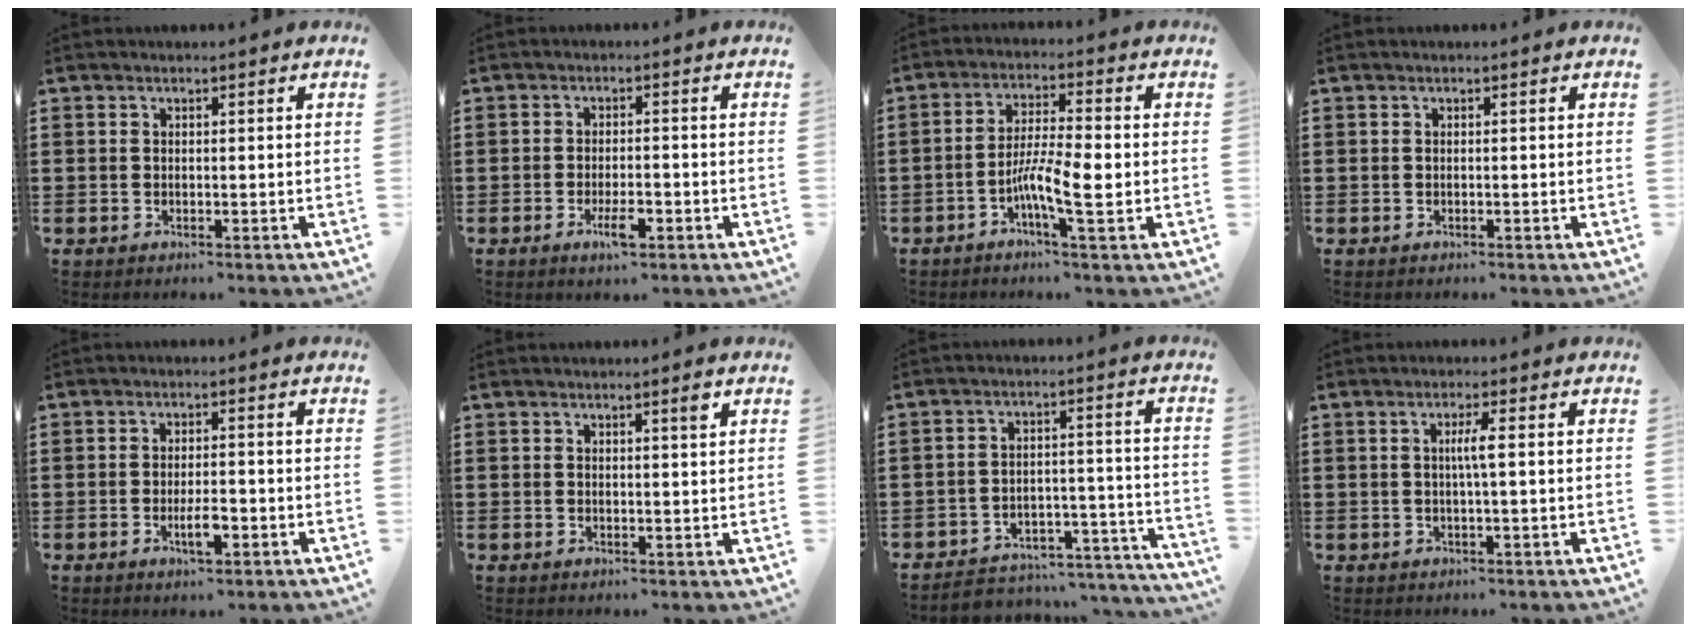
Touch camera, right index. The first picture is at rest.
{"total": 3.9, "force": [-1.9, 1.1, 3.3], "torque": [-0.067, -0.002, -0.036]}
{"total": 7.4, "force": [-2.2, 1.0, 7.0], "torque": [-0.138, -0.008, -0.045]}
{"total": 0.0}
{"total": 4.1, "force": [-1.5, 1.2, 3.6], "torque": [-0.075, -0.001, -0.031]}
{"total": 1.9, "force": [1.2, 0.0, 1.5], "torque": [-0.021, -0.002, 0.018]}
{"total": 3.8, "force": [-3.6, 1.0, 0.7], "torque": [-0.017, 0.003, -0.075]}
{"total": 2.6, "force": [0.1, -0.1, 2.6], "torque": [-0.048, -0.002, -0.002]}